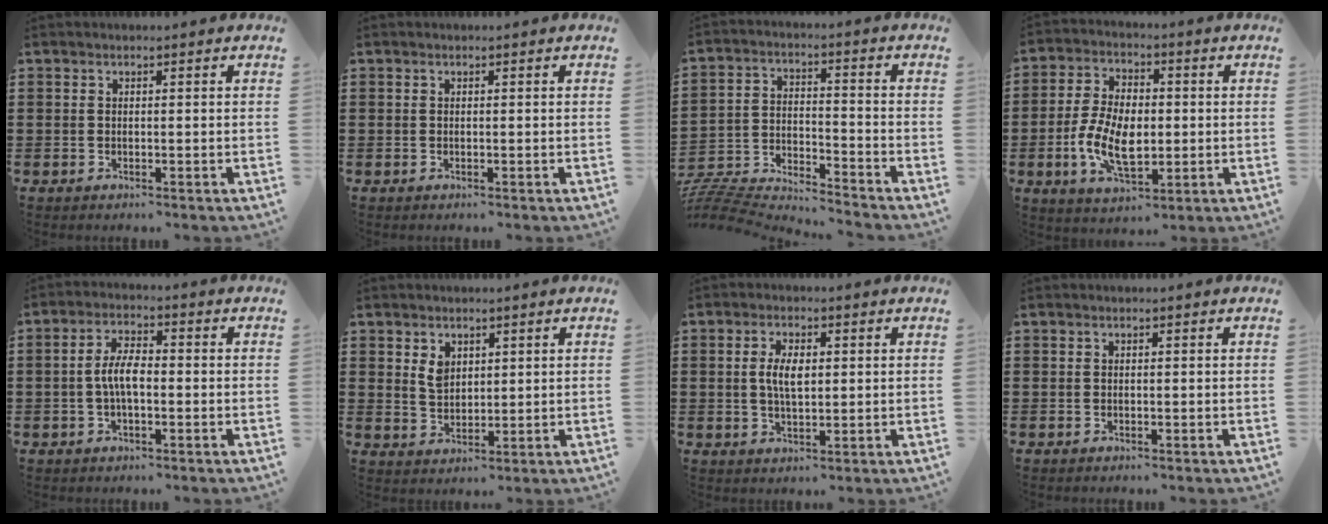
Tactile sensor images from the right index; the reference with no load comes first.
{"total": 0.0}
{"total": 6.6, "force": [-6.5, 0.0, 0.5], "torque": [-0.030, -0.008, -0.139]}
{"total": 9.1, "force": [-1.5, 4.9, 7.5], "torque": [-0.164, 0.005, -0.031]}
{"total": 5.2, "force": [-0.7, 2.2, 4.7], "torque": [-0.104, 0.001, -0.020]}
{"total": 3.2, "force": [1.7, 2.3, 1.6], "torque": [-0.039, 0.007, 0.031]}
{"total": 4.4, "force": [0.4, 2.0, 3.8], "torque": [-0.069, 0.005, 0.004]}
{"total": 0.0}